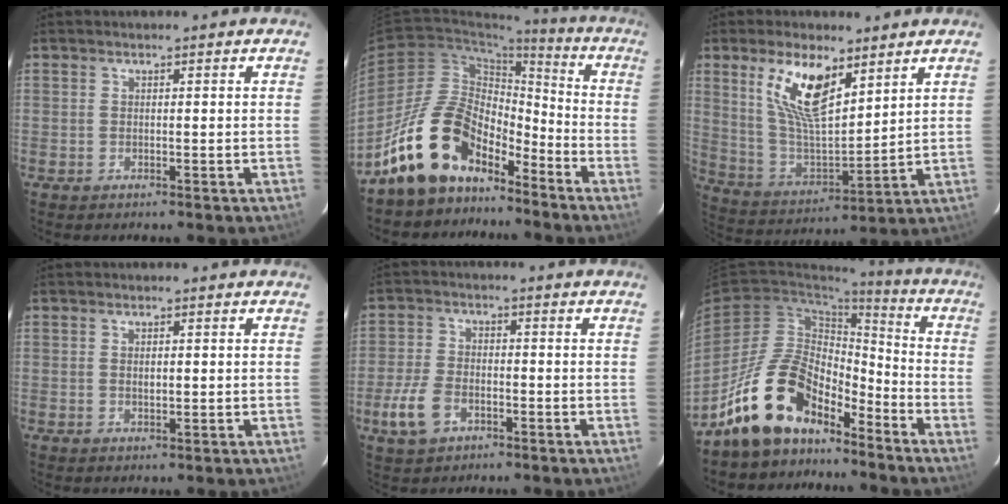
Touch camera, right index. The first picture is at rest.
{"total": 16.0, "force": [-11.9, 8.0, 7.3], "torque": [-0.138, 0.023, -0.203]}
{"total": 14.4, "force": [7.7, 5.7, 10.8], "torque": [-0.212, 0.004, 0.160]}
{"total": 1.7, "force": [0.2, 1.0, 1.4], "torque": [-0.022, 0.002, 0.003]}
{"total": 8.0, "force": [-3.7, 5.1, 4.9], "torque": [-0.123, 0.001, -0.068]}
{"total": 16.0, "force": [-12.1, 7.5, 7.4], "torque": [-0.144, 0.025, -0.208]}